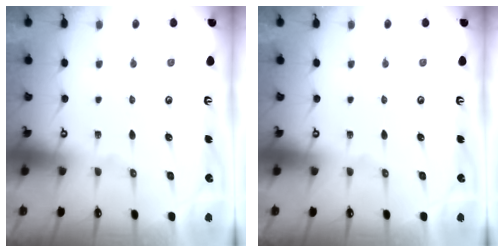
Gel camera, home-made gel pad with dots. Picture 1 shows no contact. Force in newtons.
{"total": 0.0}